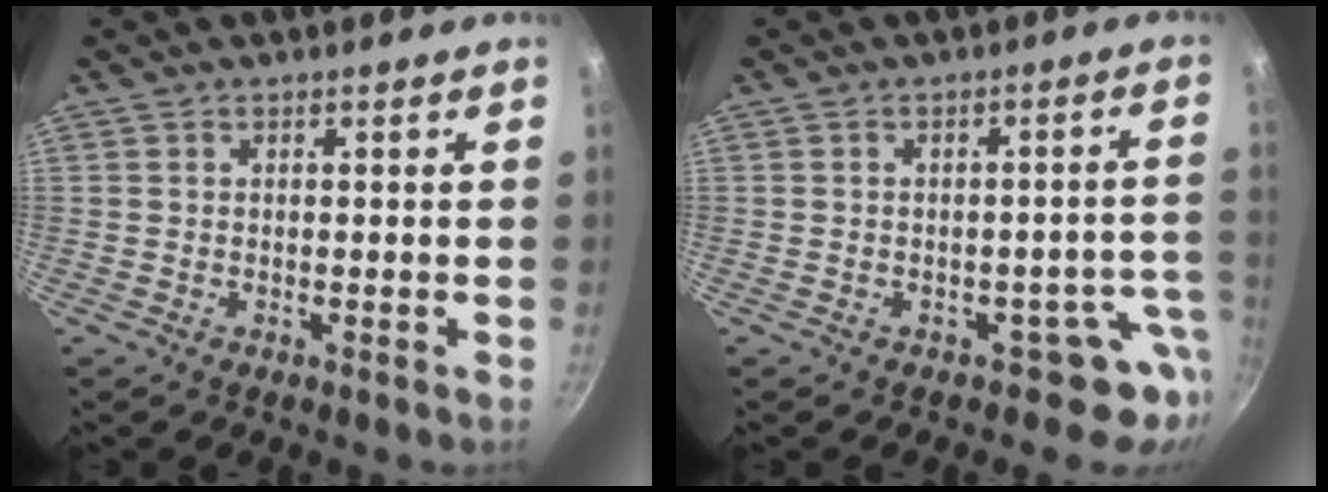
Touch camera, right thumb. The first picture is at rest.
{"total": 6.1, "force": [-3.2, 4.4, 2.7], "torque": [0.040, 0.043, -0.032]}